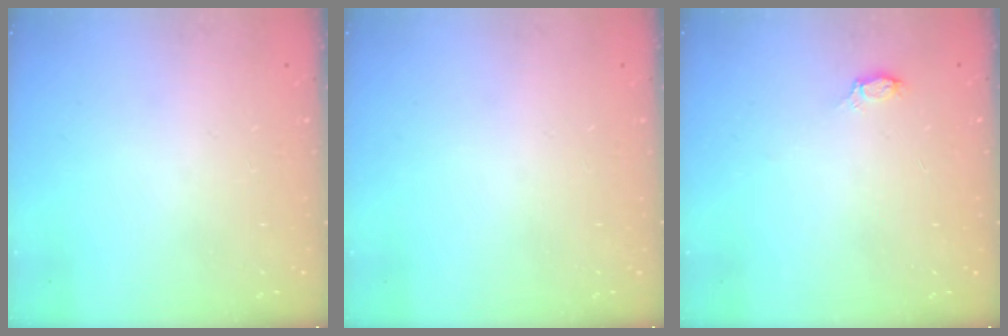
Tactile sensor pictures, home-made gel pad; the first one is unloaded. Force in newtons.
{"total": 0.0}
{"total": 3.1, "press": 3.1, "slide": 0.4}